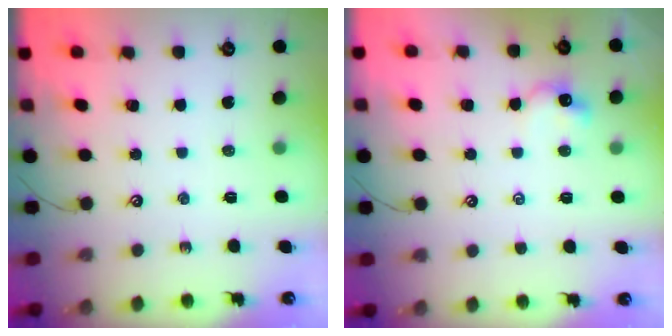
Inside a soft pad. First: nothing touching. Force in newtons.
{"total": 2.6, "press": 2.5, "slide": 0.5}